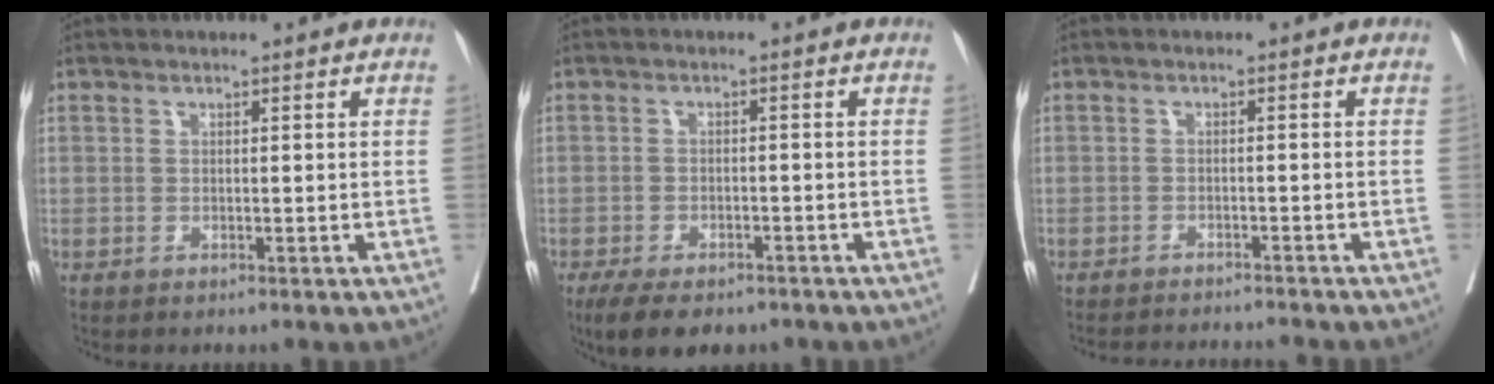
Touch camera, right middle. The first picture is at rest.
{"total": 8.5, "force": [-6.4, 3.4, 4.4], "torque": [-0.061, -0.005, -0.093]}
{"total": 8.3, "force": [-8.0, -0.2, 2.0], "torque": [-0.018, -0.007, -0.110]}